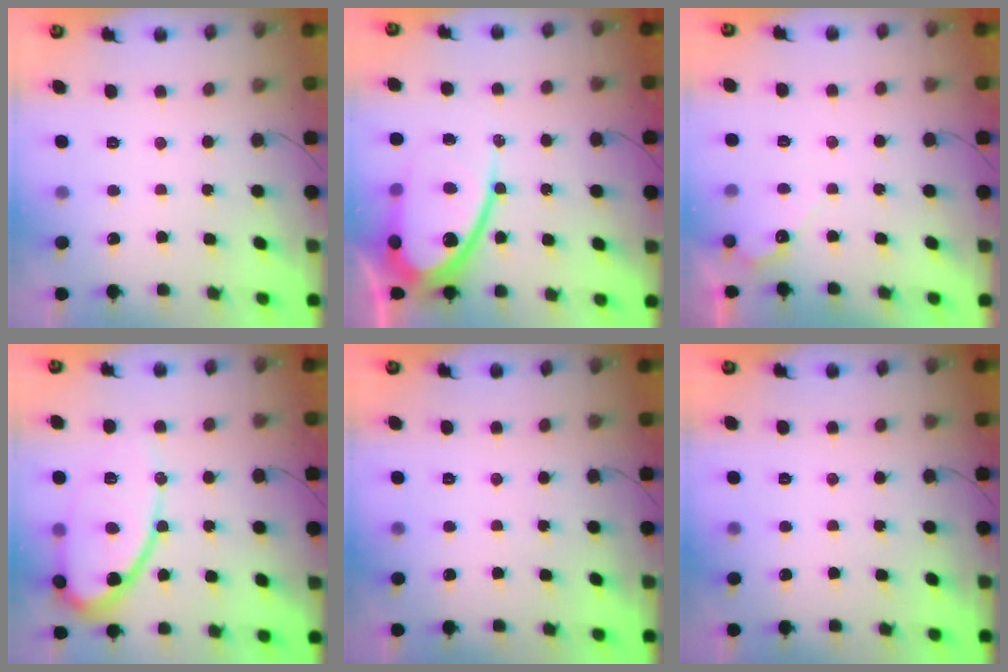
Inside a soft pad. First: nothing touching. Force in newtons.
{"total": 18.8, "press": 18.7, "slide": 1.7}
{"total": 3.3, "press": 3.3, "slide": 0.2}
{"total": 12.9, "press": 12.8, "slide": 1.5}
{"total": 0.0}
{"total": 0.0}